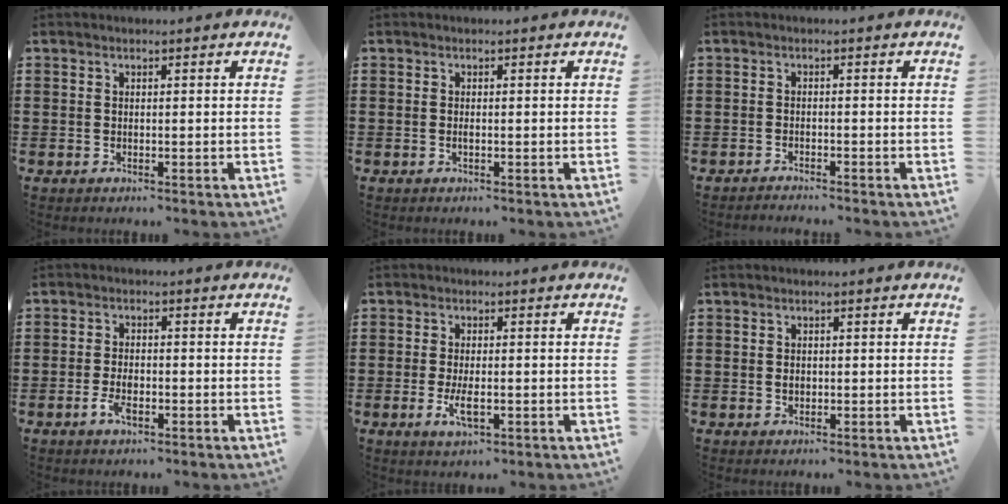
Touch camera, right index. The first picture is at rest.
{"total": 0.5, "force": [-0.1, 0.1, 0.5], "torque": [-0.011, -0.003, -0.002]}
{"total": 1.0, "force": [-1.0, -0.2, -0.2], "torque": [0.001, 0.003, -0.020]}
{"total": 3.1, "force": [-1.4, 1.3, 2.5], "torque": [-0.053, -0.004, -0.025]}
{"total": 3.9, "force": [-0.9, 1.4, 3.5], "torque": [-0.074, -0.005, -0.019]}
{"total": 1.2, "force": [-0.1, 0.9, 0.8], "torque": [-0.016, 0.004, -0.002]}